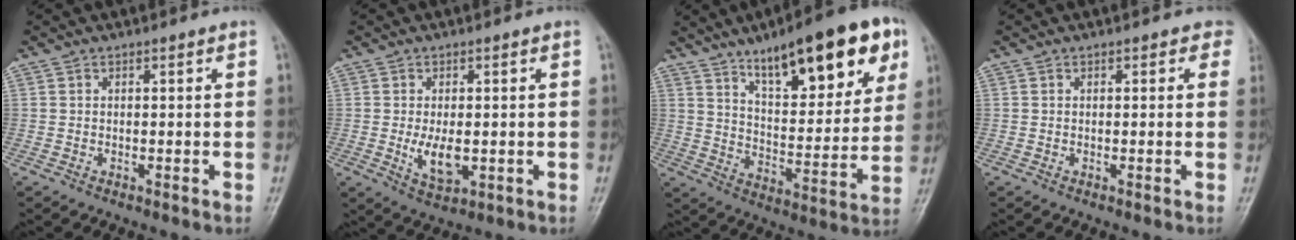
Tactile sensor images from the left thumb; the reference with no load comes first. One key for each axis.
{"total": 5.6, "fx": -0.6, "fy": 2.9, "fz": 4.7, "tx": -0.080, "ty": -0.013, "tz": -0.004}
{"total": 22.9, "fx": 12.7, "fy": 7.8, "fz": 17.4, "tx": -0.214, "ty": -0.039, "tz": 0.197}
{"total": 1.5, "fx": 0.7, "fy": 1.1, "fz": 0.8, "tx": 0.017, "ty": 0.001, "tz": -0.001}